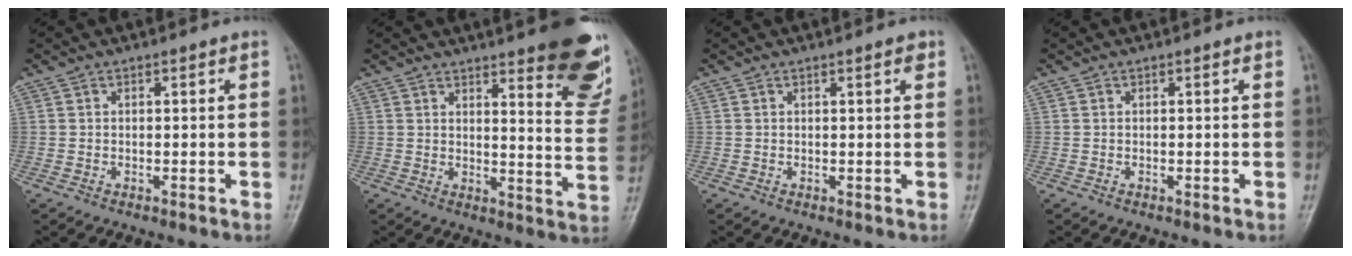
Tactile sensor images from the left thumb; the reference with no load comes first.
{"total": 18.0, "force": [11.5, 4.6, 13.1], "torque": [-0.130, -0.073, 0.136]}
{"total": 1.2, "force": [0.6, 0.3, 1.0], "torque": [-0.013, 0.000, 0.006]}
{"total": 0.0}